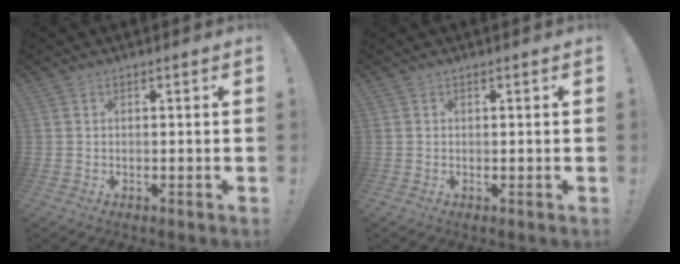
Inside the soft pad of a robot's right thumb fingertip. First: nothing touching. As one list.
[{"total": 0.0}]